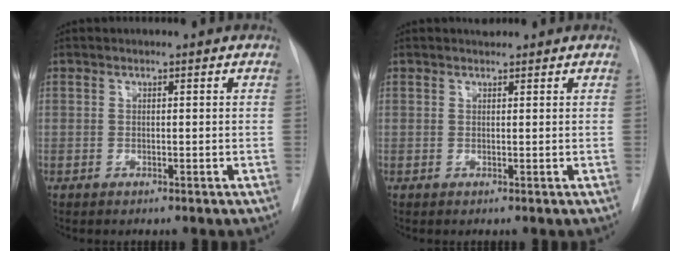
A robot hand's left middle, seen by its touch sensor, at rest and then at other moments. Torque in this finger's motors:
{"motor_torque": [0.20, -0.20, -0.01, 0.00]}